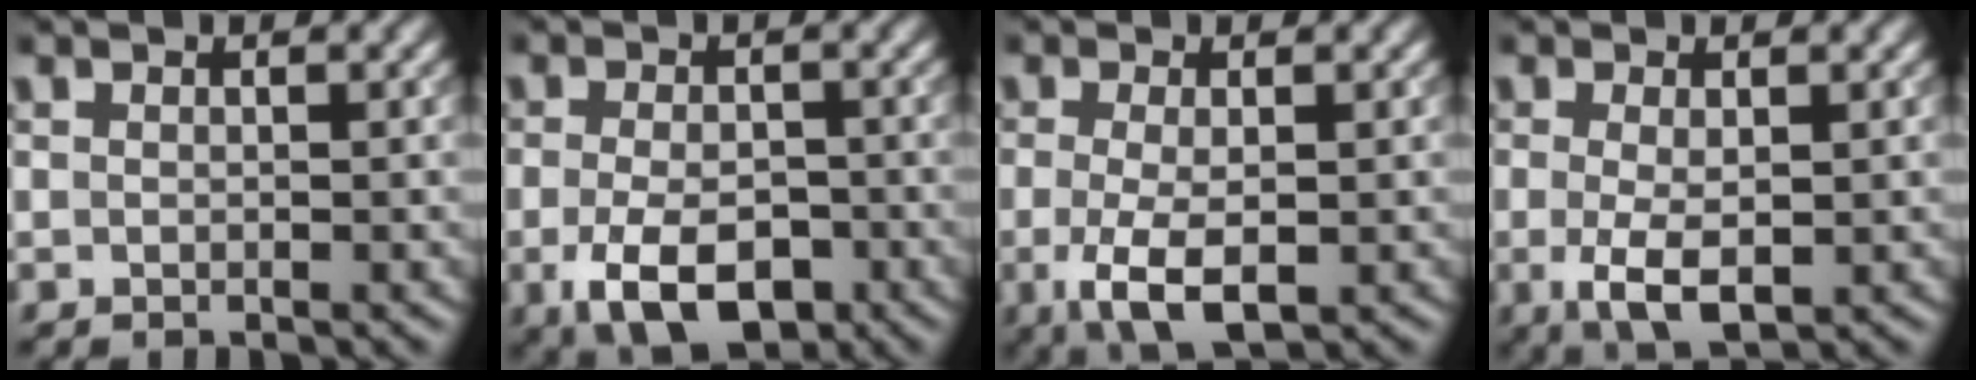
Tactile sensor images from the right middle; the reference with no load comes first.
{"total": 6.8, "force": [-2.7, 3.7, 5.0], "torque": [-0.098, -0.016, -0.043]}
{"total": 4.7, "force": [-1.2, 1.8, 4.2], "torque": [-0.087, -0.013, -0.020]}
{"total": 3.8, "force": [-0.6, 1.6, 3.4], "torque": [-0.073, -0.011, -0.009]}